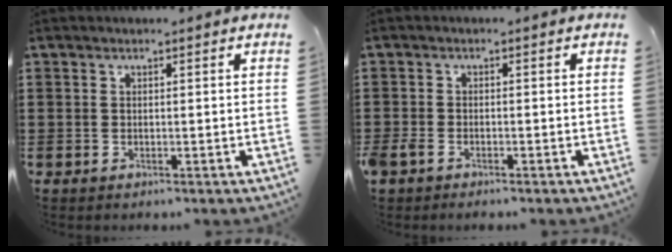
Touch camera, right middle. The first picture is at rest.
{"total": 1.6, "force": [-1.2, 0.7, 0.8], "torque": [-0.031, -0.005, -0.028]}